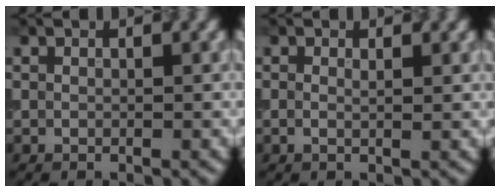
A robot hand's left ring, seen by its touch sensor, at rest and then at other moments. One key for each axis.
{"total": 0.9, "fx": 0.3, "fy": 0.2, "fz": 0.8, "tx": -0.013, "ty": -0.003, "tz": 0.002}